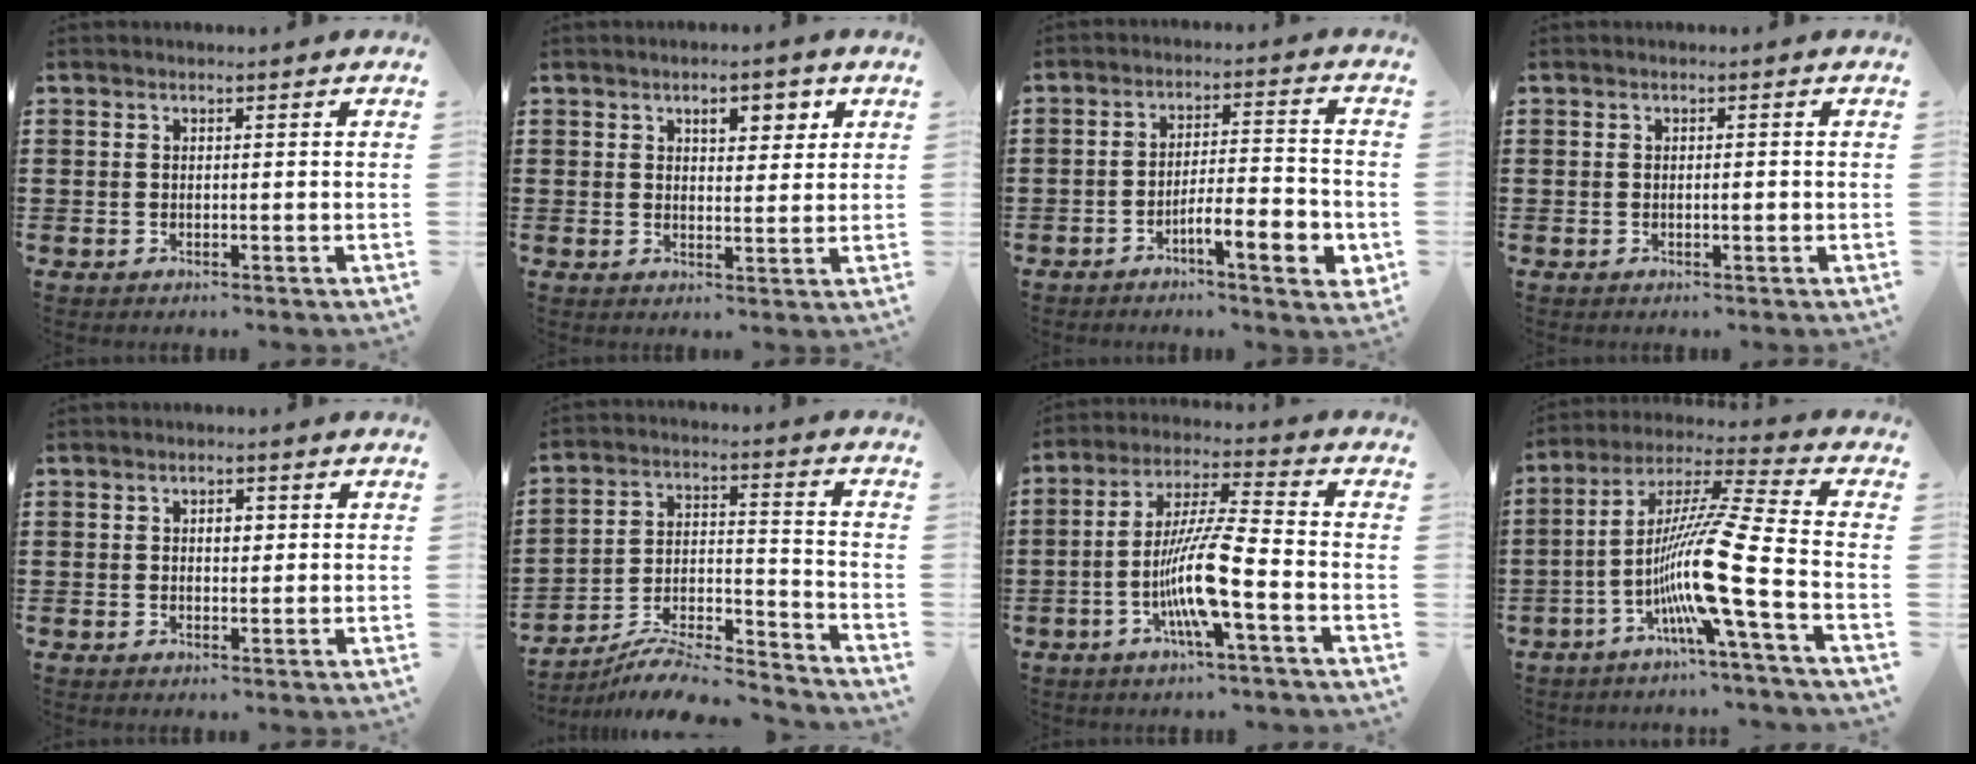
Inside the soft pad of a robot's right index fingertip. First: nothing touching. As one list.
[{"total": 4.2, "force": [2.1, 2.0, 3.0], "torque": [-0.042, 0.001, 0.028]}, {"total": 6.9, "force": [-3.5, 1.5, 5.7], "torque": [-0.085, 0.001, -0.062]}, {"total": 1.0, "force": [-0.1, 0.3, 0.9], "torque": [-0.018, 0.000, -0.002]}, {"total": 1.9, "force": [0.3, 1.1, 1.5], "torque": [-0.022, 0.005, 0.001]}, {"total": 8.3, "force": [-7.5, 1.6, 3.2], "torque": [-0.058, 0.007, -0.147]}, {"total": 11.0, "force": [-3.7, 1.1, 10.3], "torque": [-0.214, -0.011, -0.076]}, {"total": 14.2, "force": [-5.6, -0.9, 13.0], "torque": [-0.269, -0.026, -0.115]}]